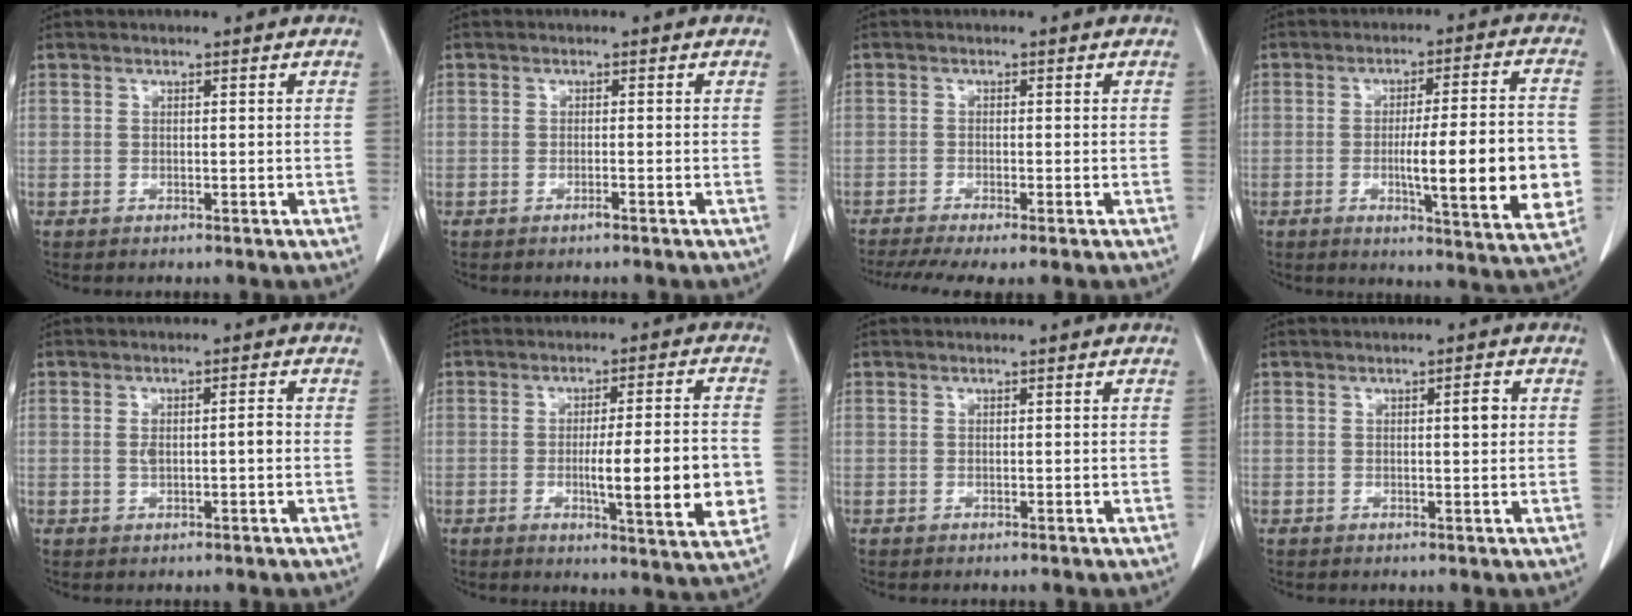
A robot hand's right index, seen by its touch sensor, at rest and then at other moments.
{"total": 0.8, "force": [-0.5, -0.1, 0.5], "torque": [-0.012, 0.000, -0.010]}
{"total": 7.2, "force": [-5.5, 0.7, 4.6], "torque": [-0.072, -0.013, -0.090]}
{"total": 15.9, "force": [-2.5, 1.6, 15.6], "torque": [-0.207, -0.002, -0.032]}
{"total": 3.1, "force": [-0.1, 0.9, 3.0], "torque": [-0.058, 0.009, 0.002]}
{"total": 12.9, "force": [-2.1, 1.1, 12.7], "torque": [-0.179, -0.009, -0.029]}
{"total": 0.0}
{"total": 2.0, "force": [0.4, 0.4, 1.9], "torque": [-0.030, 0.002, 0.007]}